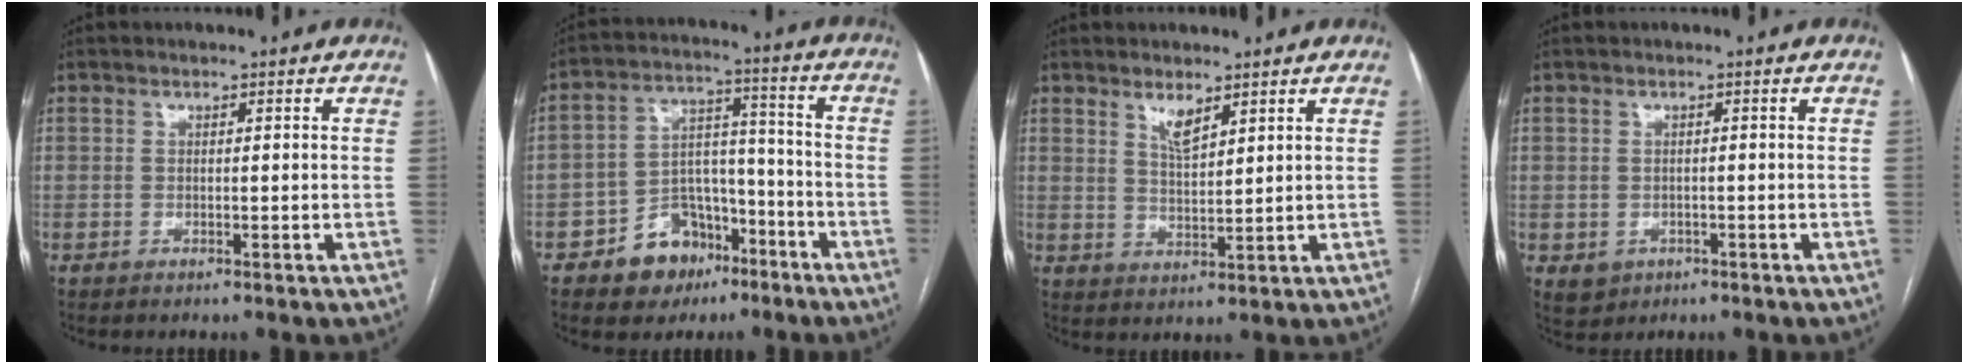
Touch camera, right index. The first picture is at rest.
{"total": 12.0, "force": [-7.2, 8.1, 5.1], "torque": [-0.075, 0.042, -0.109]}
{"total": 3.6, "force": [2.5, 0.9, 2.4], "torque": [-0.048, -0.006, 0.052]}
{"total": 3.0, "force": [-1.0, 2.7, 0.8], "torque": [-0.011, 0.000, -0.005]}